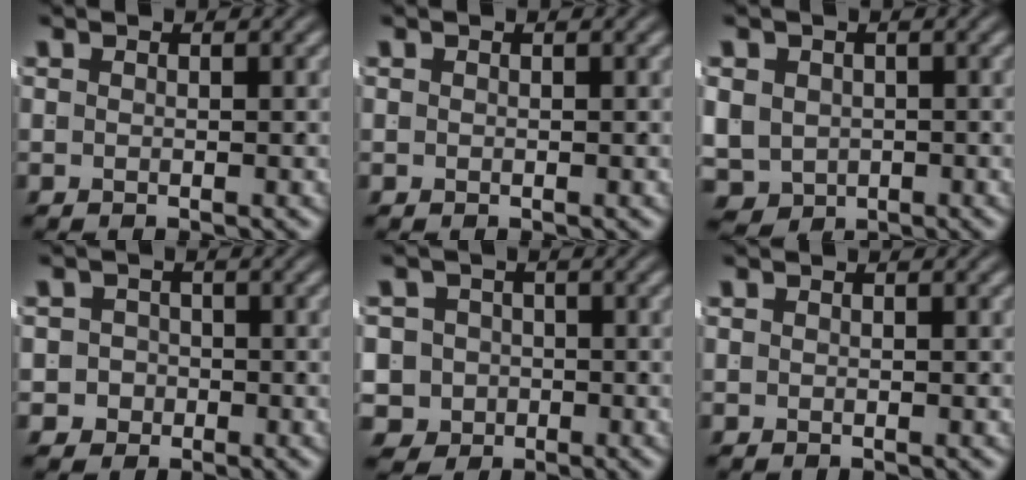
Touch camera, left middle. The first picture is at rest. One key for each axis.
{"total": 0.0}
{"total": 8.8, "fx": -2.7, "fy": 7.7, "fz": 3.5, "tx": -0.095, "ty": -0.052, "tz": -0.026}
{"total": 5.3, "fx": -1.7, "fy": 4.9, "fz": 1.2, "tx": -0.040, "ty": -0.023, "tz": -0.028}
{"total": 9.5, "fx": -2.7, "fy": 8.6, "fz": 3.1, "tx": -0.085, "ty": -0.047, "tz": -0.038}
{"total": 0.0}